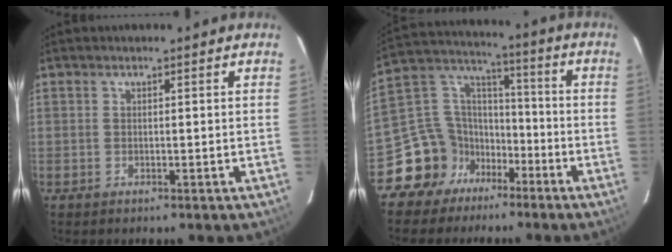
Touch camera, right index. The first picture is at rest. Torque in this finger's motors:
{"motor_torque": [0.08, -0.17, -0.19, -0.21]}